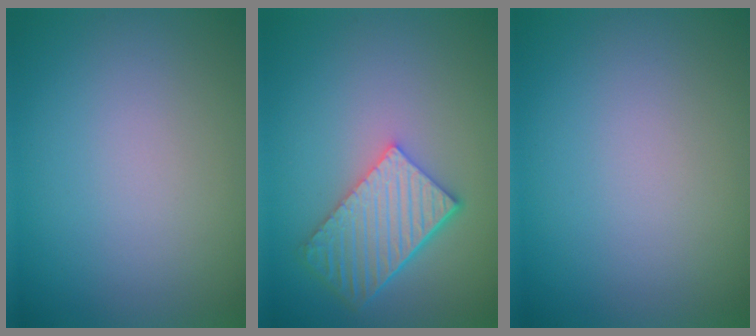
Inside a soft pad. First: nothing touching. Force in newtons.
{"total": 5.7, "press": 4.3, "slide": 3.8}
{"total": 0.0}